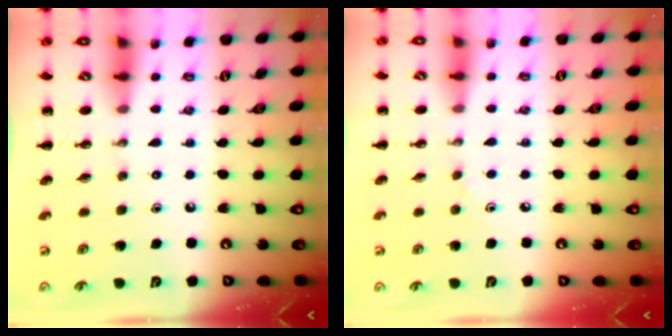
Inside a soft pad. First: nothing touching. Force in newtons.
{"total": 2.2, "press": 2.1, "slide": 0.9}